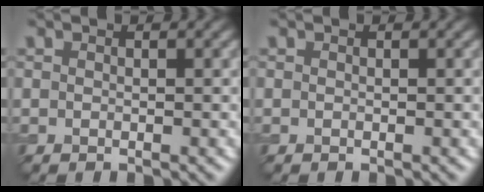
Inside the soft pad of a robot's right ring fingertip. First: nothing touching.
{"total": 0.0}